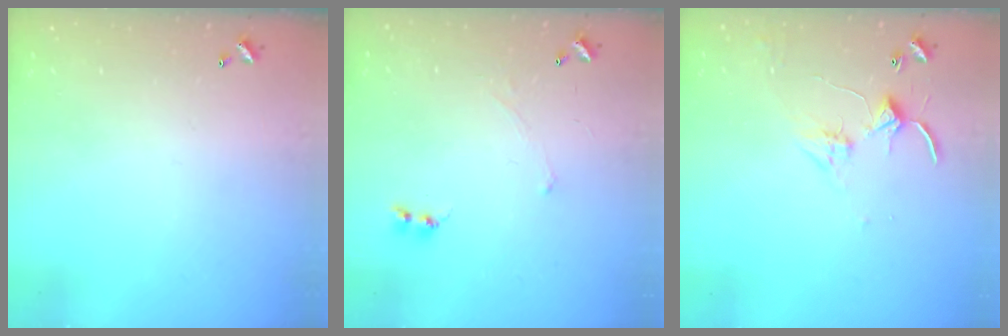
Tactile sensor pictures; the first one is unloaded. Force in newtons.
{"total": 0.7, "press": 0.4, "slide": 0.5}
{"total": 2.8, "press": 2.8, "slide": 0.4}